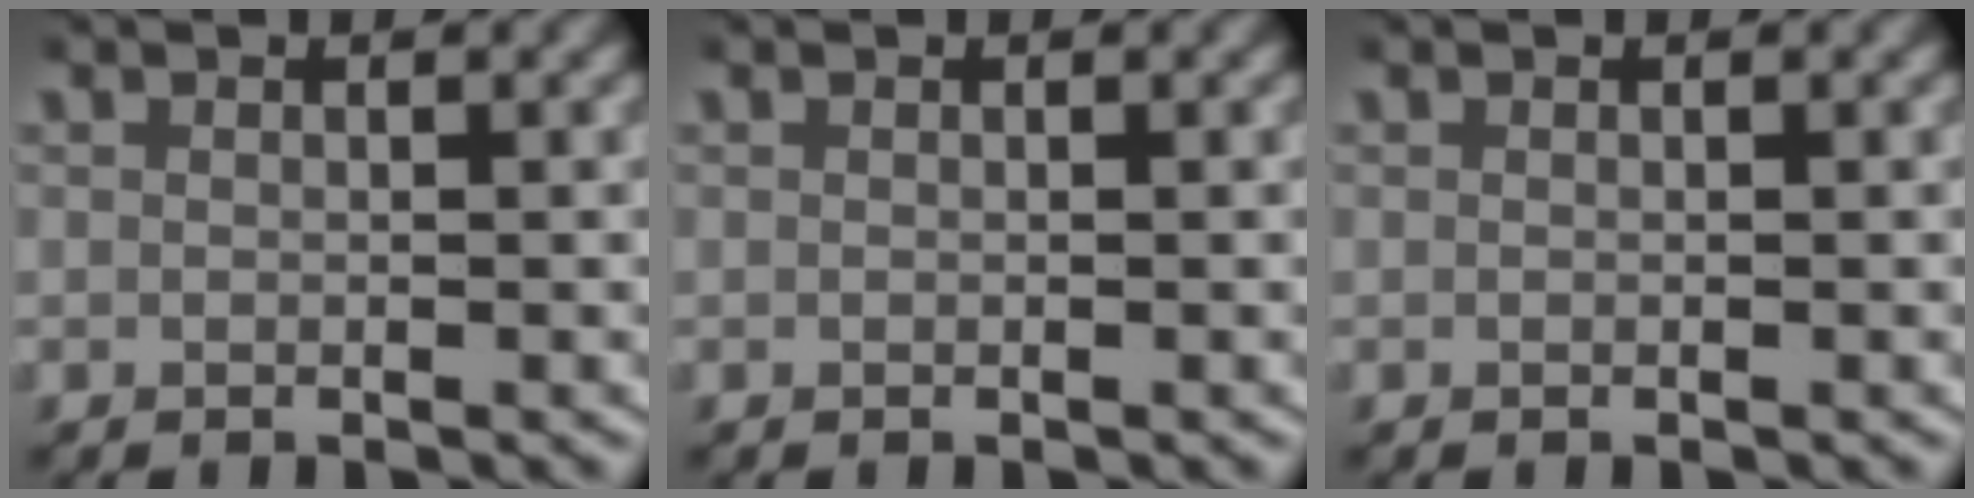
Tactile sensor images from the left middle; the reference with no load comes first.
{"total": 0.0}
{"total": 0.0}